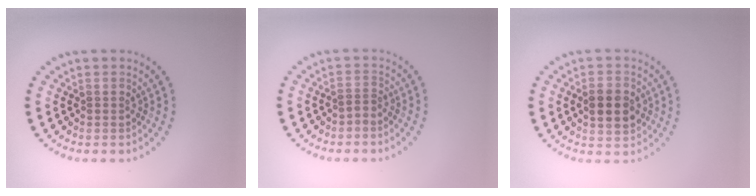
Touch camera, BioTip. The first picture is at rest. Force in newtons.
{"total": 0.9, "press": 0.3, "slide": 0.9}
{"total": 3.7, "press": 3.7, "slide": 0.1}